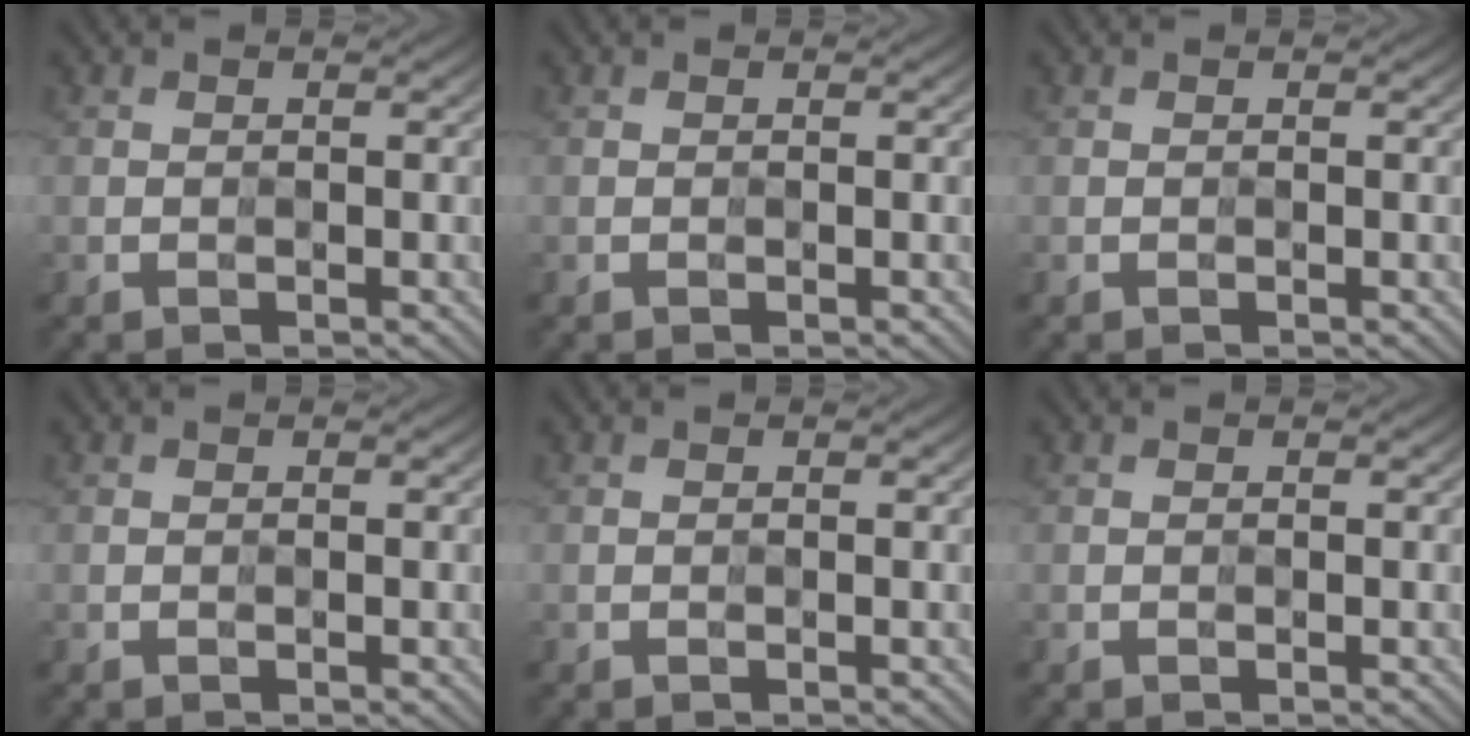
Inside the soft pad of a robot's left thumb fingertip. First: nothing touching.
{"total": 0.0}
{"total": 0.0}
{"total": 0.0}
{"total": 0.0}
{"total": 0.0}